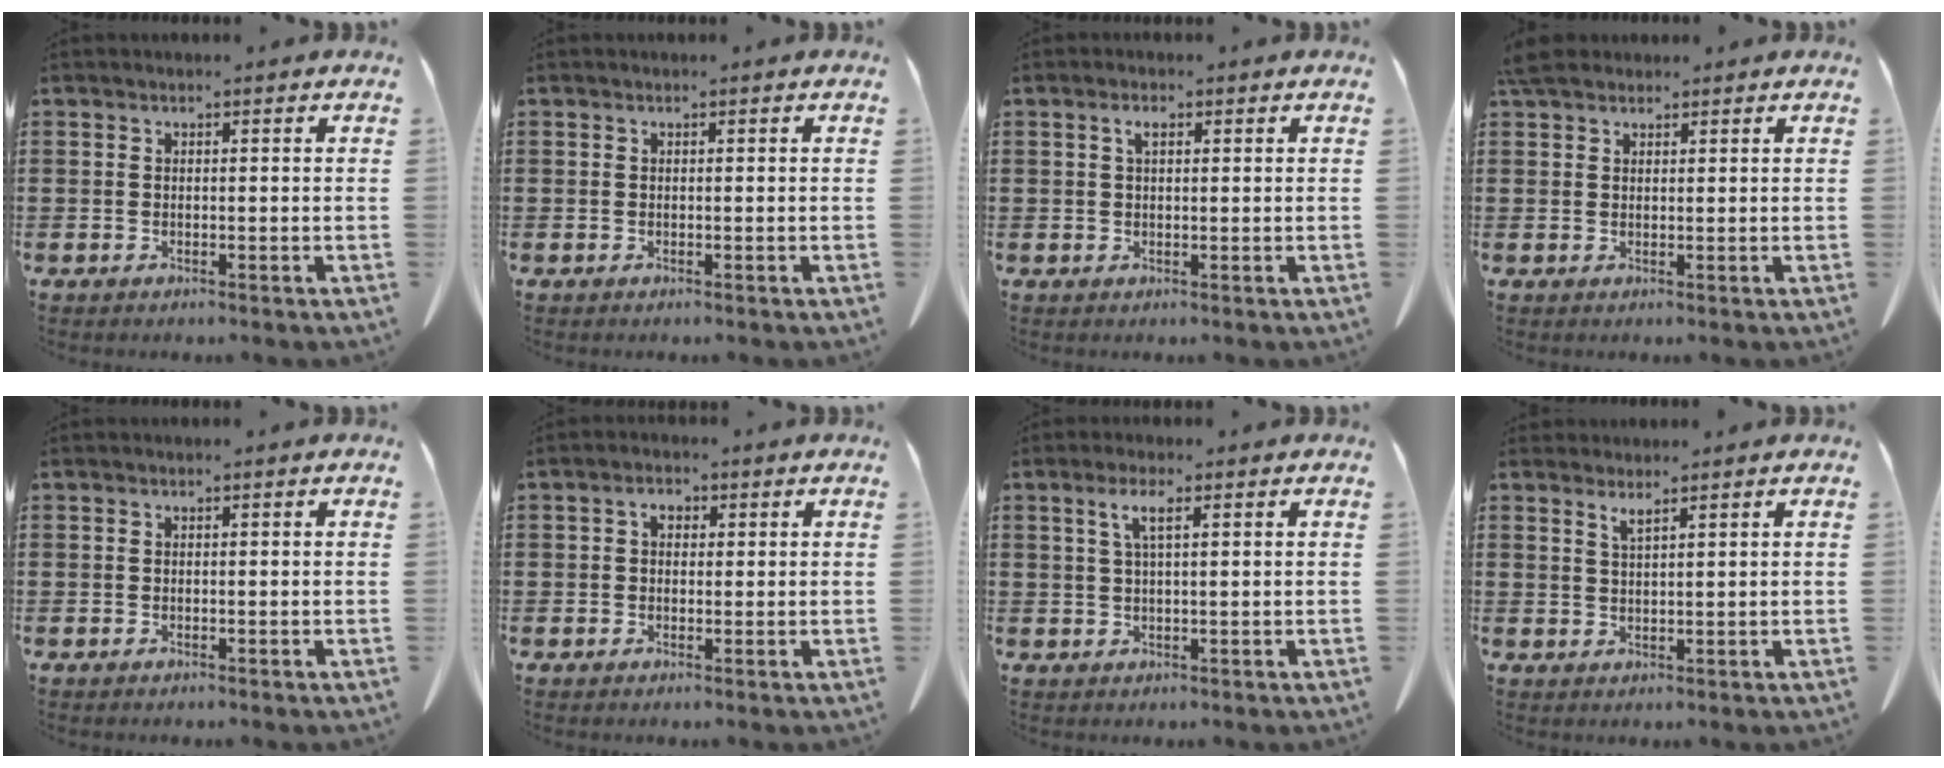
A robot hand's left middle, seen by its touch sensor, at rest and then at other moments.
{"total": 0.0}
{"total": 1.8, "force": [0.6, 0.7, 1.5], "torque": [-0.033, 0.006, 0.010]}
{"total": 2.8, "force": [2.3, 1.1, 1.2], "torque": [-0.031, 0.008, 0.045]}
{"total": 0.0}
{"total": 2.0, "force": [0.4, 1.4, 1.4], "torque": [-0.031, 0.009, 0.006]}
{"total": 3.2, "force": [1.2, 0.5, 2.9], "torque": [-0.061, 0.007, 0.019]}
{"total": 1.9, "force": [1.7, 0.0, 0.9], "torque": [-0.022, 0.000, 0.032]}